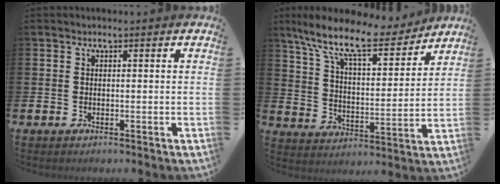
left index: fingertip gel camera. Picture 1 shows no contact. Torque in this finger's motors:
{"motor_torque": [1.07, -1.07, 0.55, 0.21]}